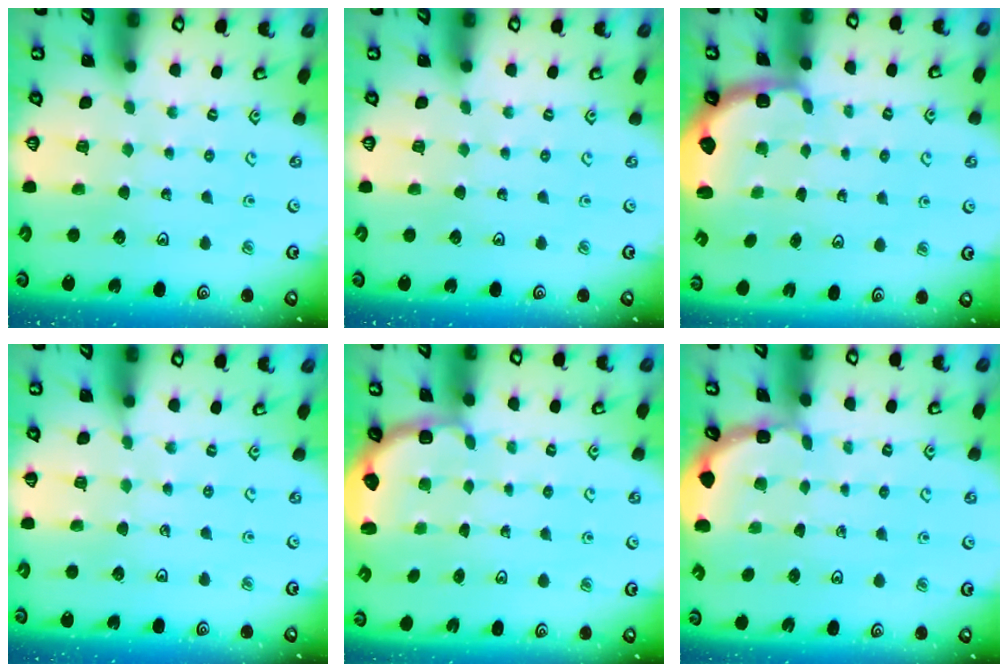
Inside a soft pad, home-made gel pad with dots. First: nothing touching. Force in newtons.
{"total": 0.0}
{"total": 2.8, "press": 1.7, "slide": 2.2}
{"total": 3.0, "press": 2.9, "slide": 0.5}
{"total": 2.8, "press": 2.1, "slide": 1.9}
{"total": 1.6, "press": 1.5, "slide": 0.1}